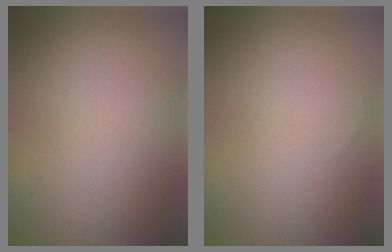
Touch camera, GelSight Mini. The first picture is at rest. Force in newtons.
{"total": 0.0}